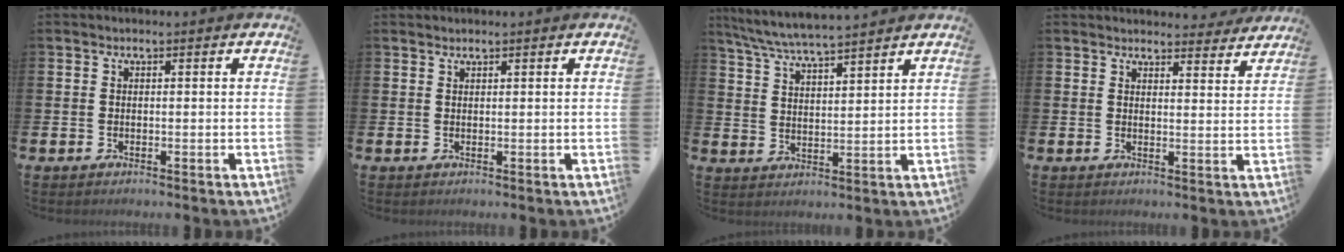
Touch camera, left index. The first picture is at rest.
{"total": 0.9, "force": [0.8, 0.1, 0.0], "torque": [0.000, 0.000, 0.016]}
{"total": 6.3, "force": [6.0, 0.0, 1.7], "torque": [-0.059, -0.029, 0.108]}
{"total": 3.6, "force": [3.6, 0.3, 0.0], "torque": [0.000, -0.024, 0.064]}